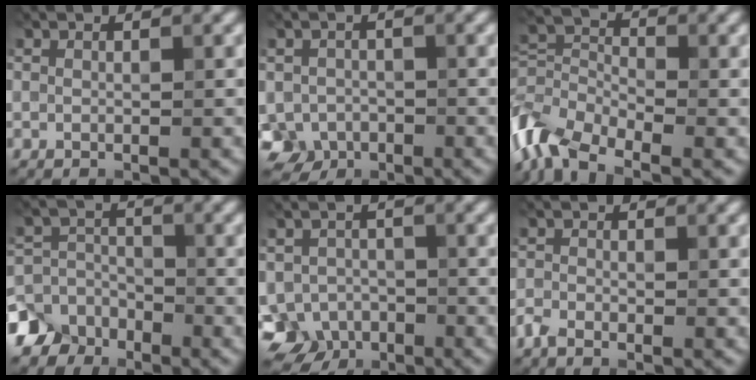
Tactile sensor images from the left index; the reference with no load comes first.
{"total": 3.9, "force": [-1.8, 3.1, 1.5], "torque": [-0.030, -0.007, -0.036]}
{"total": 7.2, "force": [-4.6, 3.5, 4.2], "torque": [-0.090, 0.005, -0.110]}
{"total": 6.7, "force": [-4.8, 4.5, 0.8], "torque": [0.014, -0.009, -0.101]}
{"total": 5.0, "force": [-2.7, 3.9, 1.7], "torque": [-0.024, -0.005, -0.051]}
{"total": 1.4, "force": [-1.2, 0.6, 0.6], "torque": [-0.012, 0.003, -0.027]}